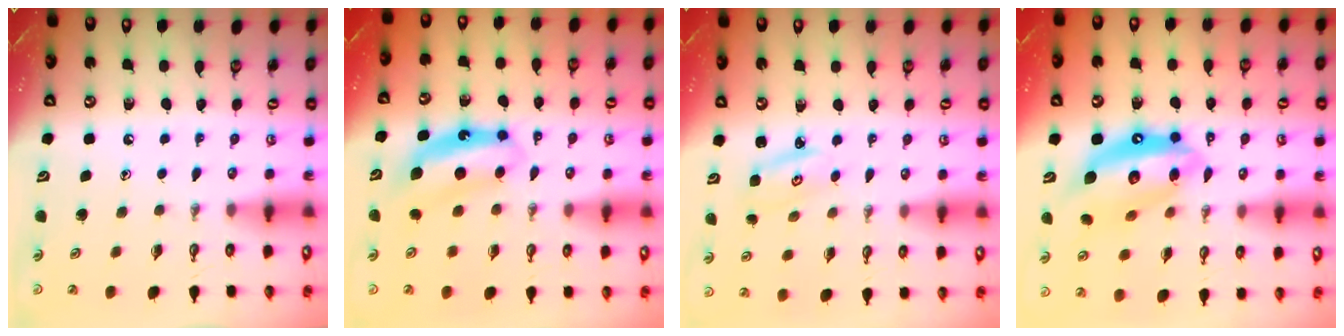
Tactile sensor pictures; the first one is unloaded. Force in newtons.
{"total": 6.8, "press": 6.8, "slide": 0.2}
{"total": 2.2, "press": 2.2, "slide": 0.2}
{"total": 15.9, "press": 15.8, "slide": 1.6}